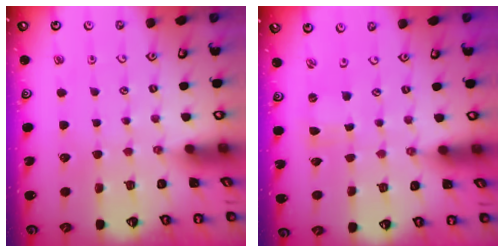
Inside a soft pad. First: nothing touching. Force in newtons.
{"total": 0.0}